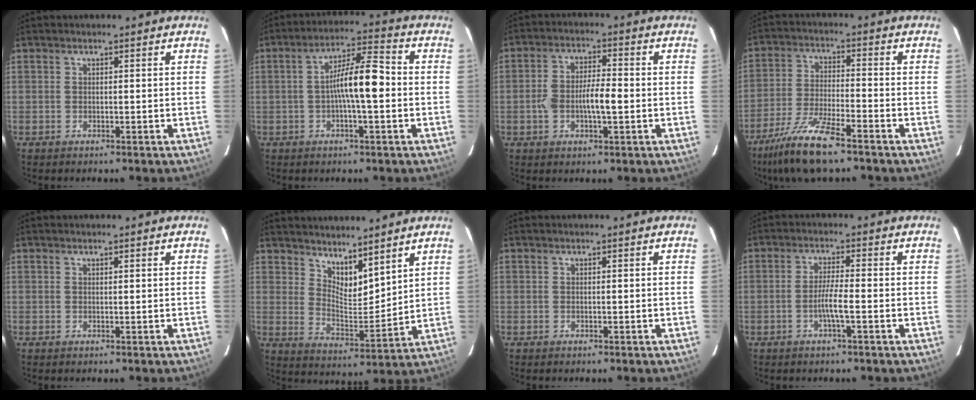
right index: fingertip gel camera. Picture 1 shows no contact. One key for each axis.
{"total": 8.8, "fx": -0.8, "fy": 1.2, "fz": 8.7, "tx": -0.153, "ty": 0.023, "tz": -0.018}
{"total": 6.7, "fx": -1.0, "fy": 2.1, "fz": 6.3, "tx": -0.124, "ty": 0.012, "tz": -0.018}
{"total": 10.6, "fx": -7.5, "fy": 1.1, "fz": 7.5, "tx": -0.150, "ty": -0.028, "tz": -0.139}
{"total": 0.7, "fx": 0.6, "fy": -0.1, "fz": 0.3, "tx": -0.011, "ty": 0.006, "tz": 0.010}
{"total": 8.5, "fx": 6.9, "fy": 2.2, "fz": 4.6, "tx": -0.084, "ty": -0.009, "tz": 0.137}
{"total": 0.0}
{"total": 3.9, "fx": -1.2, "fy": -0.1, "fz": 3.7, "tx": -0.071, "ty": -0.002, "tz": -0.025}